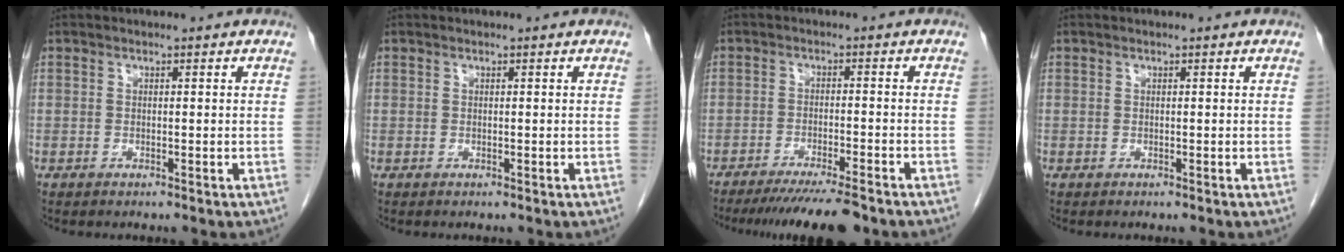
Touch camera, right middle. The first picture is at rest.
{"total": 0.0}
{"total": 10.3, "force": [-8.8, 0.2, 5.4], "torque": [-0.067, -0.024, -0.135]}
{"total": 0.0}